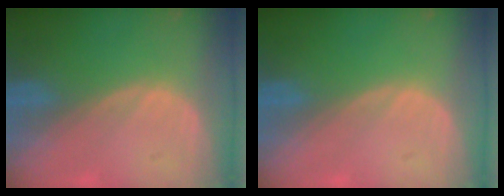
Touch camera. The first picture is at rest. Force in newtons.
{"total": 0.0}